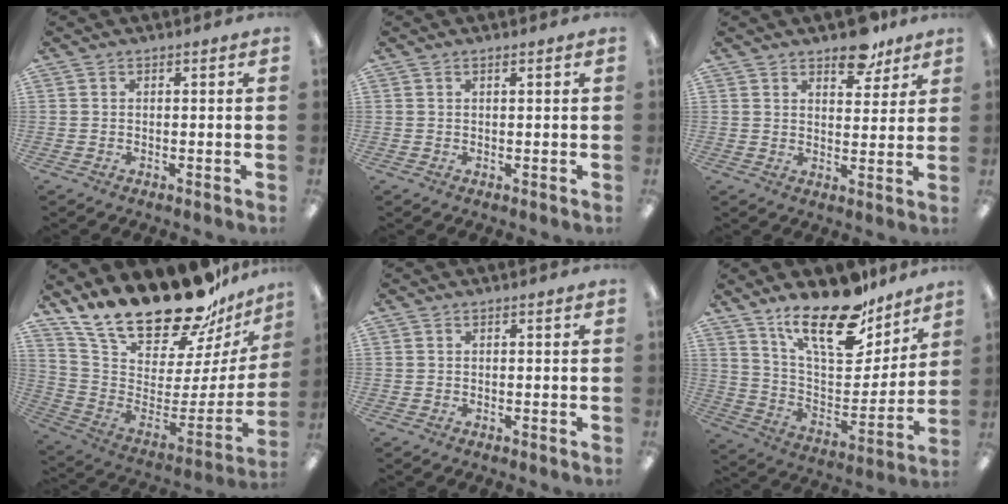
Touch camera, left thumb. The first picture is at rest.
{"total": 0.6, "force": [0.5, 0.1, 0.3], "torque": [-0.007, 0.001, 0.008]}
{"total": 7.8, "force": [6.1, 3.7, 3.3], "torque": [-0.024, -0.036, 0.103]}
{"total": 23.4, "force": [20.1, 6.8, 9.8], "torque": [-0.165, -0.160, 0.360]}
{"total": 0.0}
{"total": 21.9, "force": [15.9, 8.4, 12.5], "torque": [-0.208, -0.102, 0.276]}